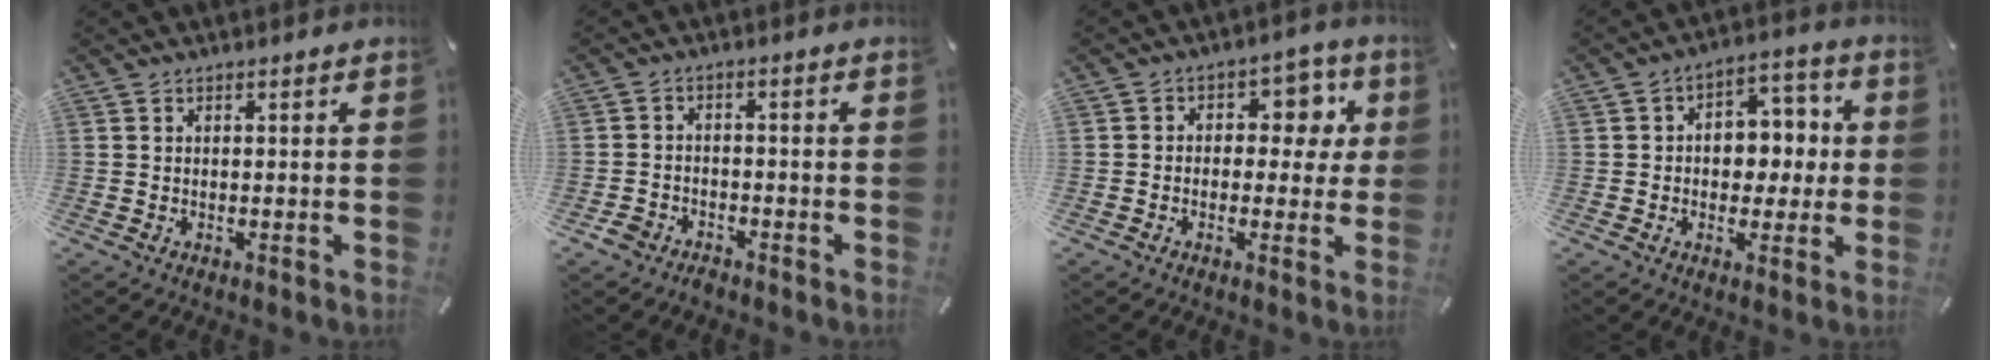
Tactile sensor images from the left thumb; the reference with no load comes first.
{"total": 3.2, "force": [-2.6, 1.9, 0.7], "torque": [-0.025, 0.010, -0.056]}
{"total": 7.7, "force": [0.8, 6.4, 4.2], "torque": [-0.051, 0.004, 0.008]}
{"total": 8.5, "force": [-0.6, 7.0, 4.8], "torque": [-0.056, 0.009, -0.014]}